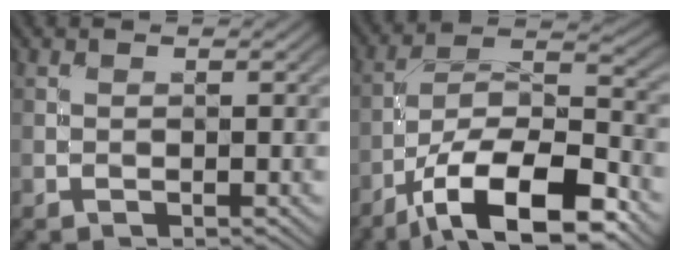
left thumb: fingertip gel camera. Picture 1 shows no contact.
{"total": 14.7, "force": [-8.9, 5.3, 10.4], "torque": [-0.187, -0.005, -0.164]}